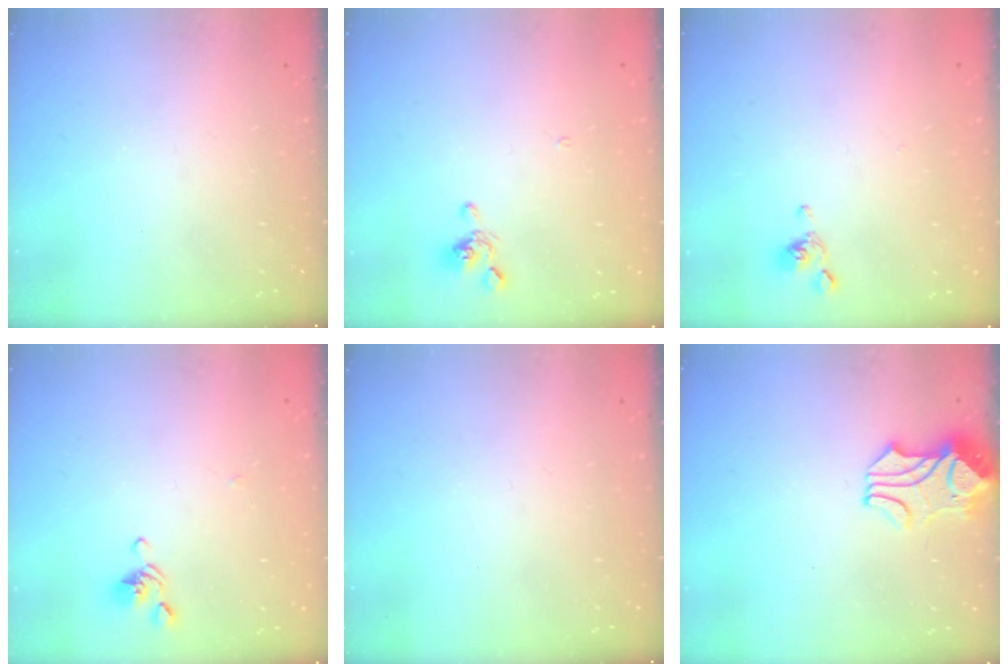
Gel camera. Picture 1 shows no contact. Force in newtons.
{"total": 0.8, "press": 0.5, "slide": 0.6}
{"total": 2.0, "press": 2.0, "slide": 0.1}
{"total": 2.7, "press": 2.7, "slide": 0.6}
{"total": 0.0}
{"total": 2.4, "press": 2.1, "slide": 1.2}